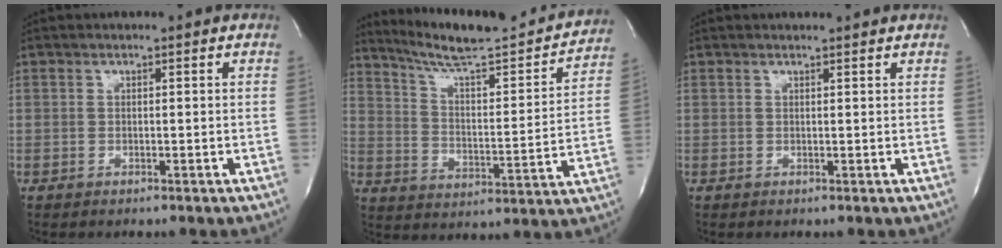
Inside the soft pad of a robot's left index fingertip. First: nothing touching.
{"total": 22.2, "force": [20.1, 2.4, 9.1], "torque": [-0.136, -0.027, 0.281]}
{"total": 1.9, "force": [1.9, -0.1, 0.3], "torque": [-0.009, 0.004, 0.023]}